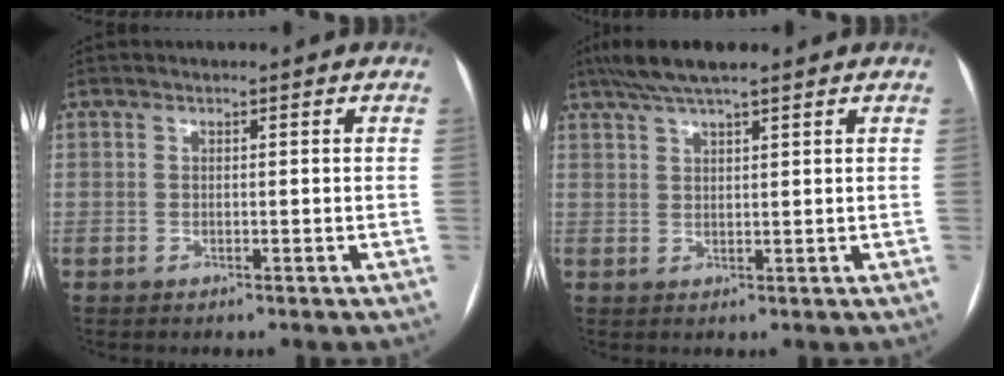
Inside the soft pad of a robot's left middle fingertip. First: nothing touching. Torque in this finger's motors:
{"motor_torque": [0.52, -0.40, 0.07, 0.10]}